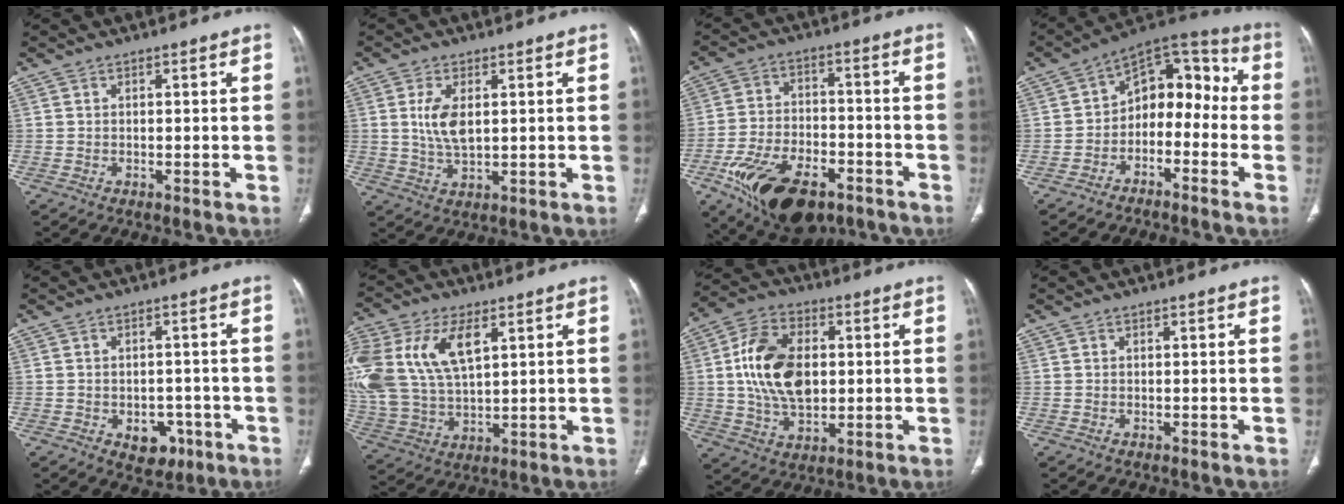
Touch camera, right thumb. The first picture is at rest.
{"total": 6.4, "force": [1.3, 3.2, 5.4], "torque": [-0.110, -0.007, 0.028]}
{"total": 18.6, "force": [-10.1, 9.8, 12.2], "torque": [-0.208, 0.037, -0.158]}
{"total": 12.4, "force": [-3.1, 8.6, 8.4], "torque": [-0.077, 0.073, -0.063]}
{"total": 5.8, "force": [-2.4, 4.2, 3.2], "torque": [-0.017, 0.016, -0.022]}
{"total": 21.7, "force": [7.2, 12.4, 16.3], "torque": [-0.383, 0.003, 0.142]}
{"total": 15.3, "force": [1.4, 9.7, 11.8], "torque": [-0.200, 0.006, 0.026]}
{"total": 0.0}